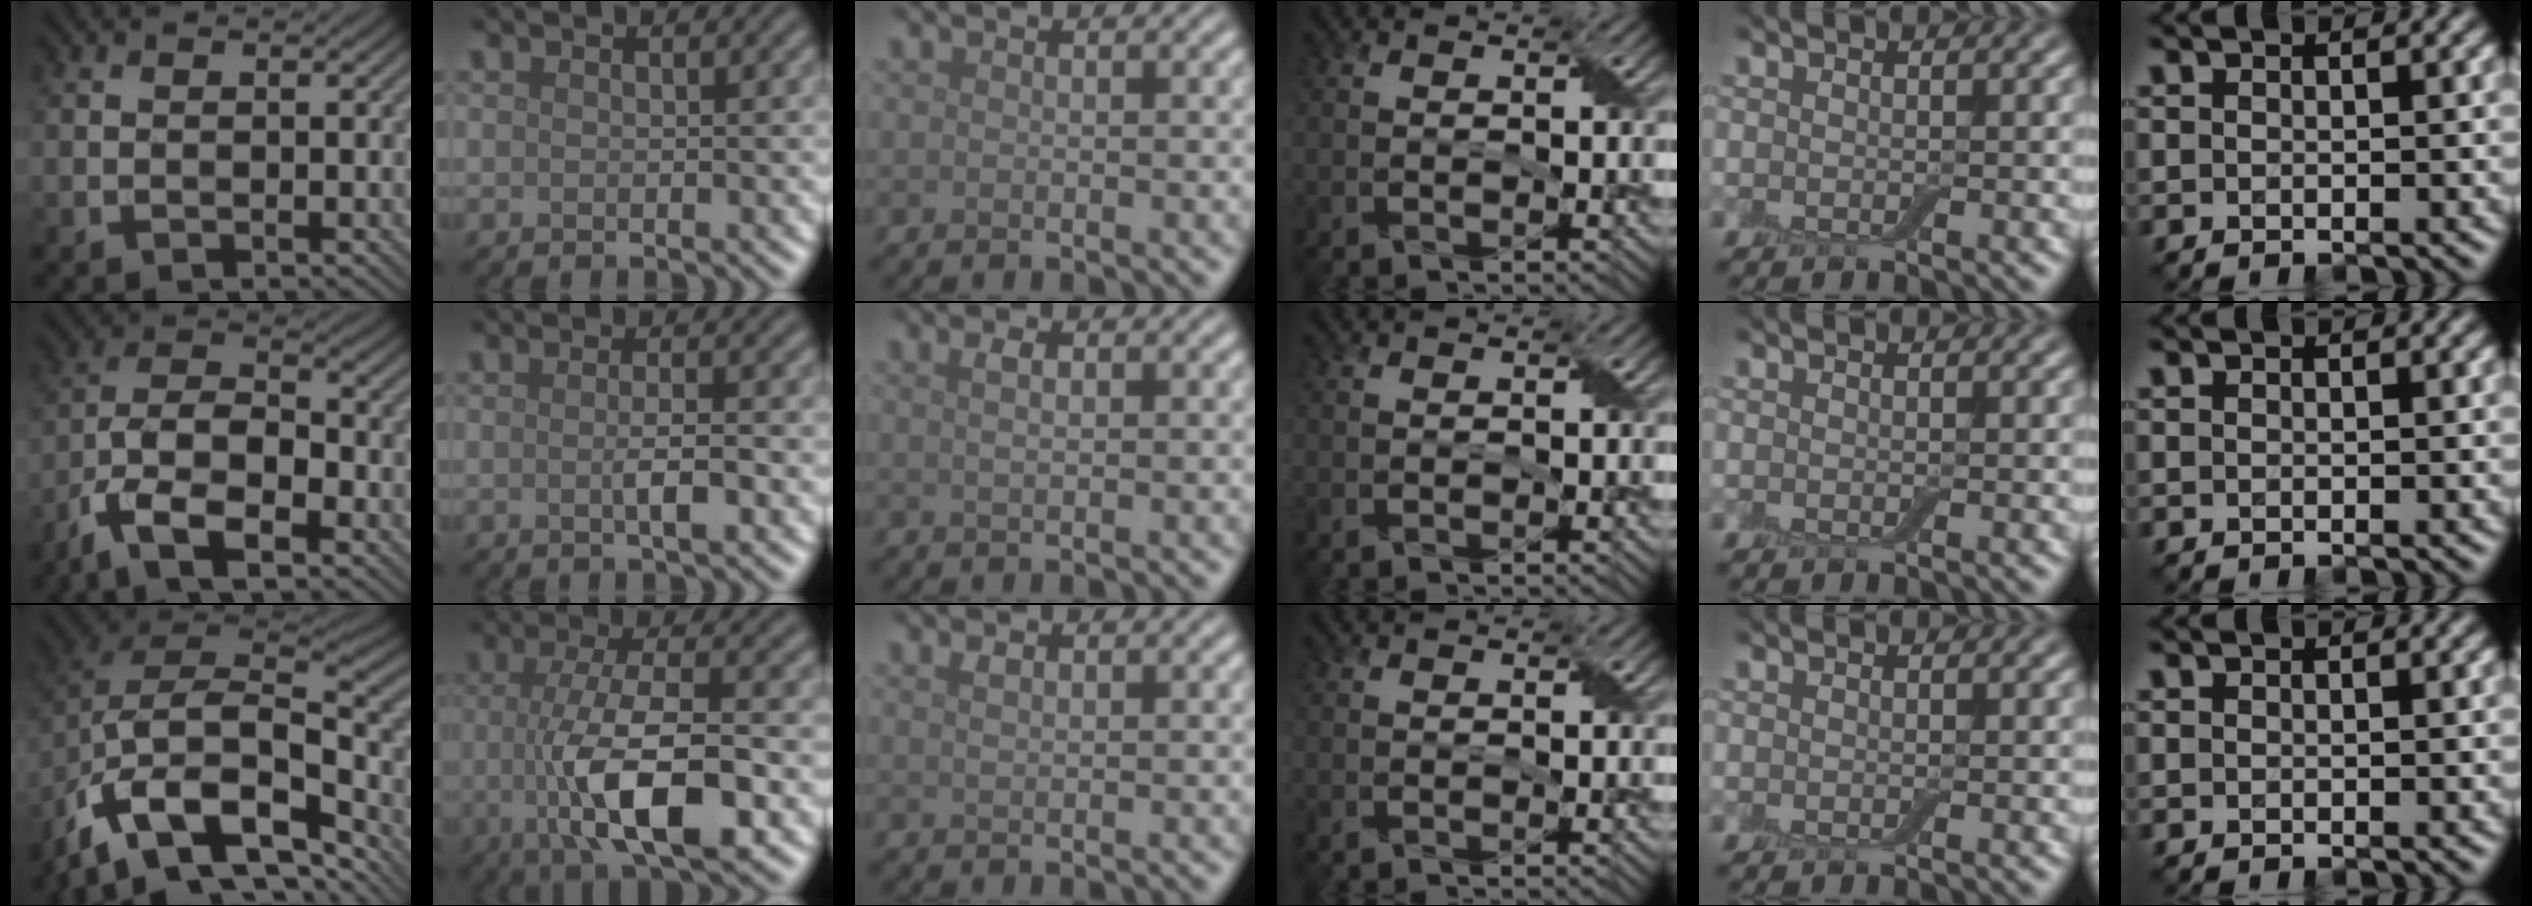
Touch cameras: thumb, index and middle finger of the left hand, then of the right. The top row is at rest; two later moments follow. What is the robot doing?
{"motion": "wrap", "object": "adhesive wrap"}